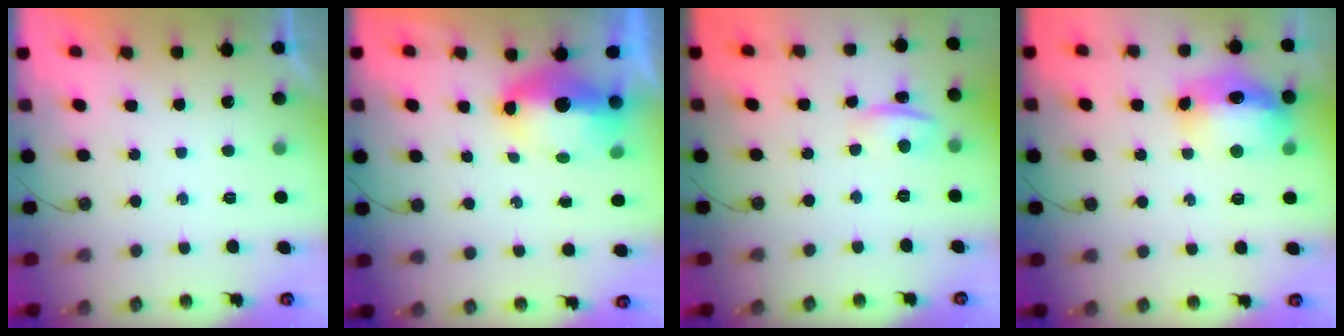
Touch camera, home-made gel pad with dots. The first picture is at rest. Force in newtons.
{"total": 8.9, "press": 8.9, "slide": 0.8}
{"total": 2.0, "press": 1.5, "slide": 1.3}
{"total": 13.9, "press": 13.8, "slide": 1.5}